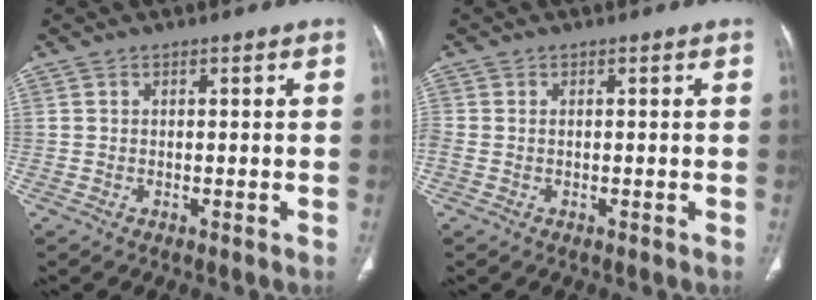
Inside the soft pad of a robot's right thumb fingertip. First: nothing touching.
{"total": 1.3, "force": [-0.1, 0.9, 1.0], "torque": [-0.034, 0.003, -0.002]}